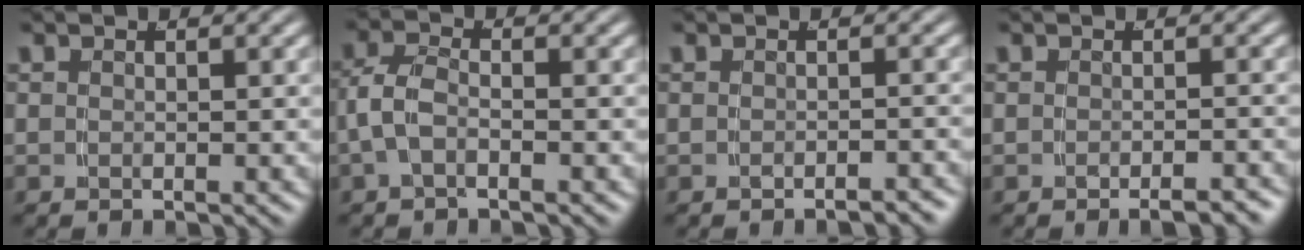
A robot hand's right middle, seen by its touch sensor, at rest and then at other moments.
{"total": 3.1, "force": [-0.7, 2.0, 2.3], "torque": [-0.062, -0.013, -0.008]}
{"total": 1.8, "force": [-1.8, -0.2, 0.4], "torque": [-0.006, 0.003, -0.027]}
{"total": 2.1, "force": [-1.9, -0.2, 0.8], "torque": [-0.010, 0.004, -0.030]}